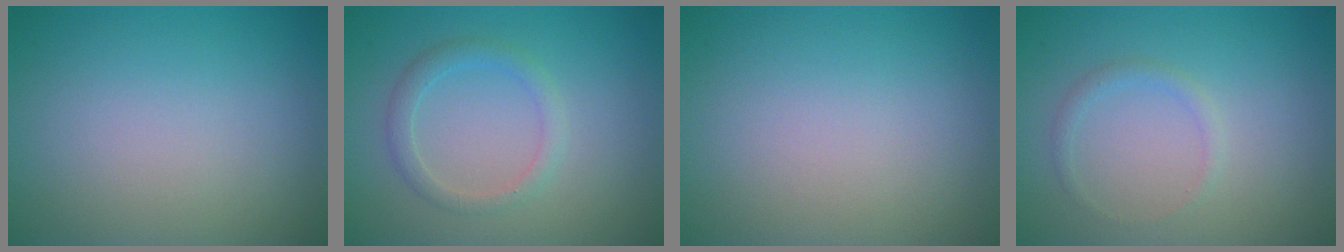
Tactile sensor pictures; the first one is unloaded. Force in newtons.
{"total": 1.8, "press": 1.8, "slide": 0.0}
{"total": 0.0}
{"total": 1.0, "press": 1.0, "slide": 0.0}